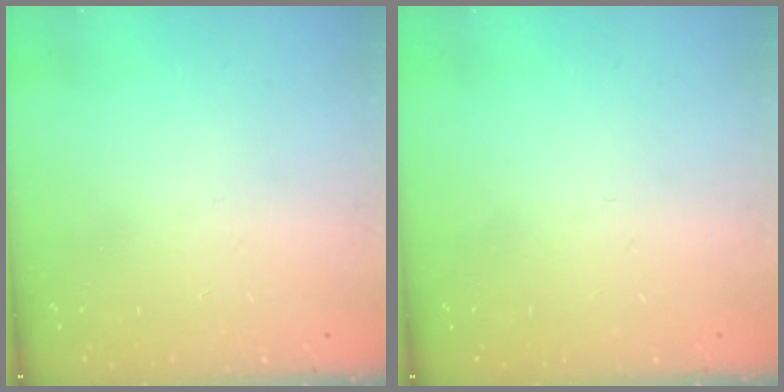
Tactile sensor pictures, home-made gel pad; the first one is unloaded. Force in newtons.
{"total": 0.0}